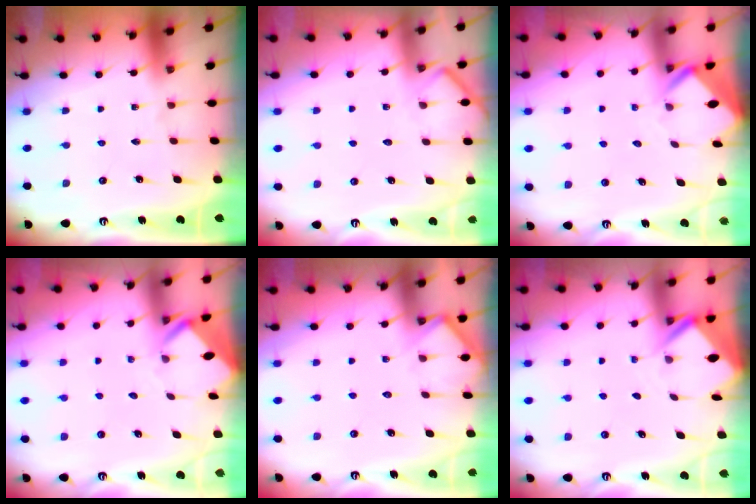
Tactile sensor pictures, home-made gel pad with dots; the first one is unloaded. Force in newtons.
{"total": 4.6, "press": 4.6, "slide": 0.6}
{"total": 2.9, "press": 2.9, "slide": 0.2}
{"total": 3.2, "press": 3.2, "slide": 0.3}
{"total": 7.1, "press": 7.0, "slide": 0.3}
{"total": 2.4, "press": 2.4, "slide": 0.1}